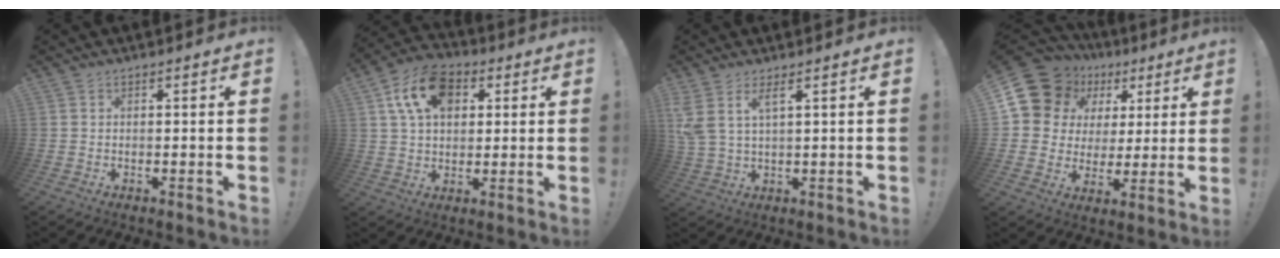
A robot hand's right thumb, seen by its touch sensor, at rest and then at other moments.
{"total": 14.5, "force": [5.4, 9.9, 9.0], "torque": [-0.145, -0.007, 0.107]}
{"total": 5.9, "force": [3.3, 1.6, 4.6], "torque": [-0.095, -0.017, 0.060]}
{"total": 15.4, "force": [7.3, 12.2, 5.9], "torque": [-0.095, -0.039, 0.155]}